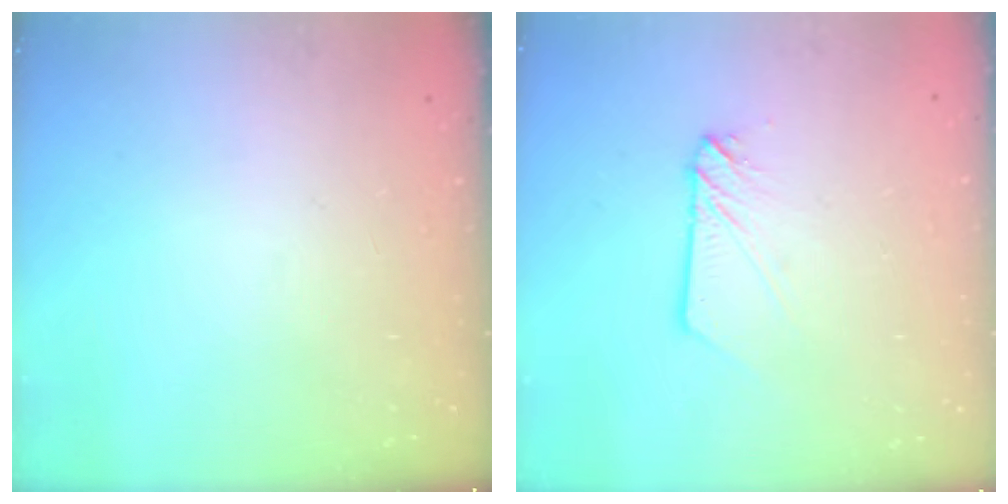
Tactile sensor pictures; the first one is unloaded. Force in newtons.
{"total": 2.9, "press": 2.9, "slide": 0.3}